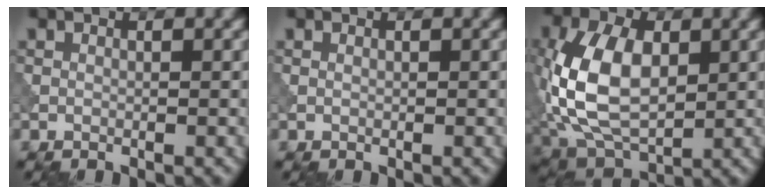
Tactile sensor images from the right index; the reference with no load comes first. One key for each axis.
{"total": 0.0}
{"total": 10.6, "fx": 0.5, "fy": 6.6, "fz": 8.3, "tx": -0.186, "ty": 0.007, "tz": 0.004}